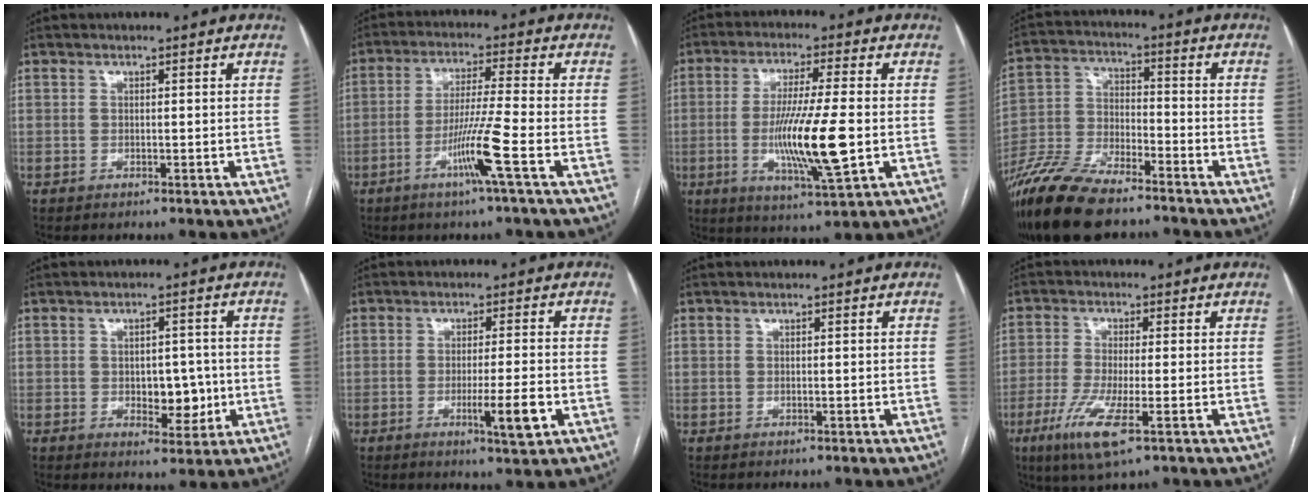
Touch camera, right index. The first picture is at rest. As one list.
[{"total": 7.9, "force": [-3.6, -1.6, 6.8], "torque": [-0.129, -0.011, -0.072]}, {"total": 12.5, "force": [-2.0, 0.5, 12.4], "torque": [-0.234, -0.020, -0.035]}, {"total": 13.8, "force": [-10.9, 4.1, 7.3], "torque": [-0.150, -0.009, -0.205]}, {"total": 5.3, "force": [-0.7, 3.1, 4.2], "torque": [-0.049, 0.002, 0.000]}, {"total": 5.4, "force": [-1.9, -0.1, 5.0], "torque": [-0.078, -0.011, -0.027]}, {"total": 0.0}, {"total": 7.6, "force": [-3.5, 1.2, 6.6], "torque": [-0.142, -0.020, -0.065]}]